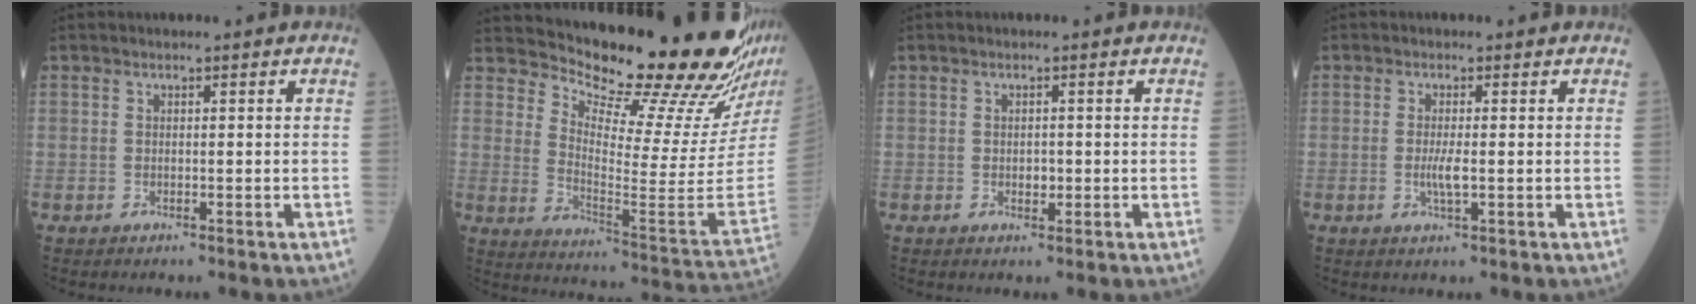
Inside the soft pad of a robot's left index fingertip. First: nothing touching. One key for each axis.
{"total": 22.6, "fx": 20.2, "fy": 0.6, "fz": 10.1, "tx": -0.172, "ty": -0.126, "tz": 0.270}
{"total": 1.4, "fx": -0.6, "fy": 0.9, "fz": 0.9, "tx": -0.017, "ty": -0.004, "tz": -0.008}
{"total": 2.3, "fx": -0.6, "fy": 0.3, "fz": 2.2, "tx": -0.051, "ty": -0.009, "tz": -0.011}